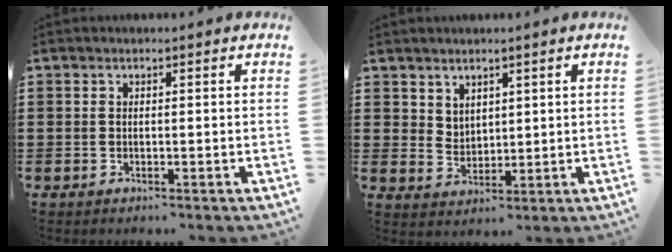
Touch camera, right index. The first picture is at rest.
{"total": 3.4, "force": [2.8, 1.8, 0.1], "torque": [-0.012, 0.000, 0.055]}